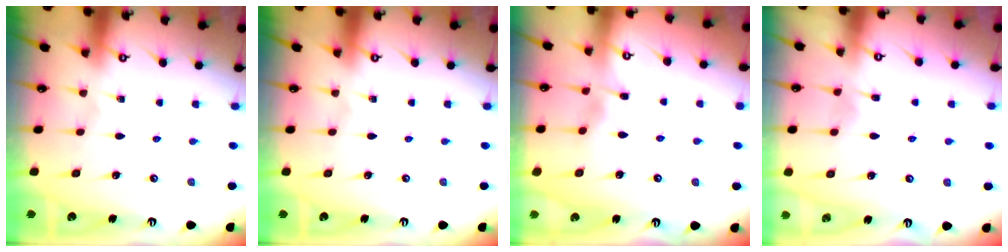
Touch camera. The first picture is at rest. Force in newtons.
{"total": 0.0}
{"total": 2.7, "press": 2.7, "slide": 0.3}
{"total": 5.2, "press": 5.1, "slide": 0.6}